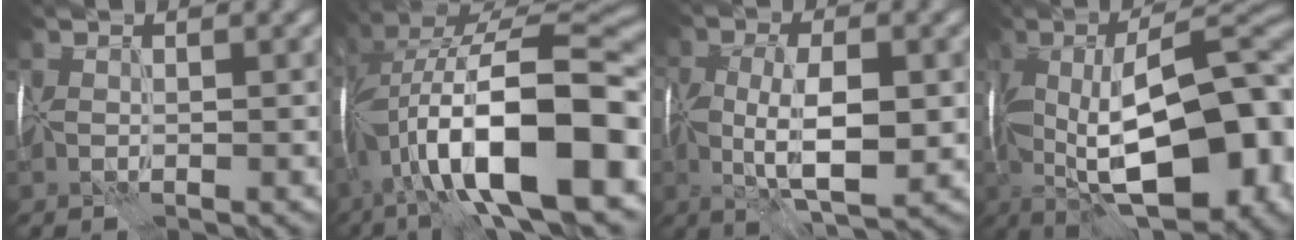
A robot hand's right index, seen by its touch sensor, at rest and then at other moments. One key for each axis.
{"total": 16.4, "fx": -5.6, "fy": 5.1, "fz": 14.6, "tx": -0.244, "ty": 0.026, "tz": -0.096}
{"total": 6.8, "fx": -1.7, "fy": 3.1, "fz": 5.8, "tx": -0.112, "ty": -0.010, "tz": -0.027}
{"total": 17.0, "fx": -4.3, "fy": 6.4, "fz": 15.1, "tx": -0.207, "ty": 0.008, "tz": -0.074}